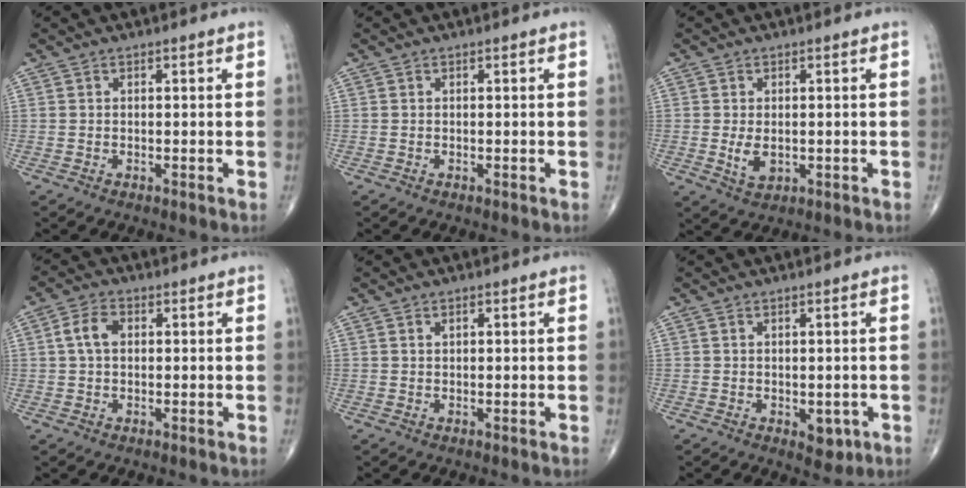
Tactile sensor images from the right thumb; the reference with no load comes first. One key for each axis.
{"total": 0.0}
{"total": 3.7, "fx": -0.3, "fy": 2.3, "fz": 2.8, "tx": -0.046, "ty": -0.007, "tz": 0.002}
{"total": 4.8, "fx": 0.8, "fy": 3.1, "fz": 3.6, "tx": -0.073, "ty": 0.012, "tz": 0.012}
{"total": 0.7, "fx": 0.3, "fy": 0.4, "fz": 0.5, "tx": -0.004, "ty": -0.001, "tz": 0.005}
{"total": 3.4, "fx": -0.9, "fy": 2.1, "fz": 2.5, "tx": -0.011, "ty": -0.002, "tz": -0.003}